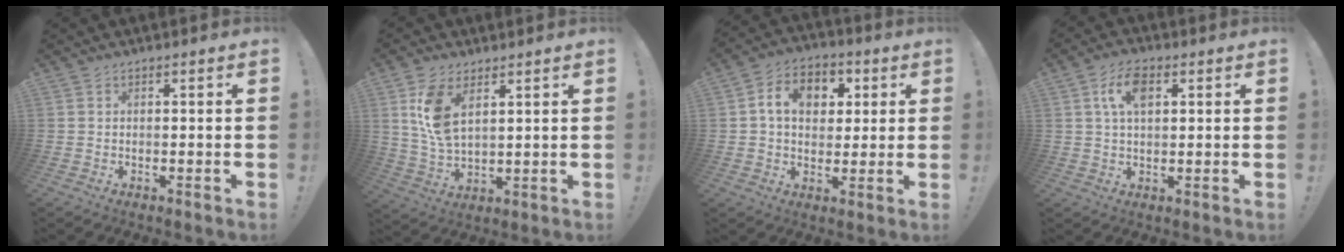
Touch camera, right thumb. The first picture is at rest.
{"total": 9.7, "force": [4.6, 5.2, 6.7], "torque": [-0.126, -0.019, 0.084]}
{"total": 11.0, "force": [2.8, 8.5, 6.5], "torque": [-0.091, 0.003, 0.053]}
{"total": 7.6, "force": [2.6, 4.1, 5.9], "torque": [-0.110, 0.008, 0.047]}